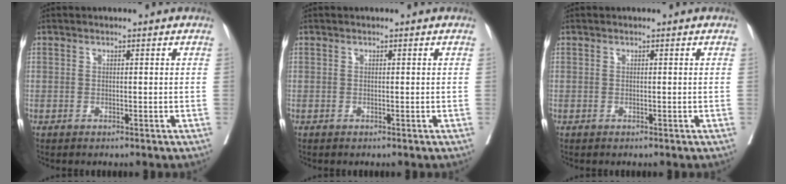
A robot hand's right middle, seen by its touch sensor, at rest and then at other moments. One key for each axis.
{"total": 0.0}
{"total": 0.0}